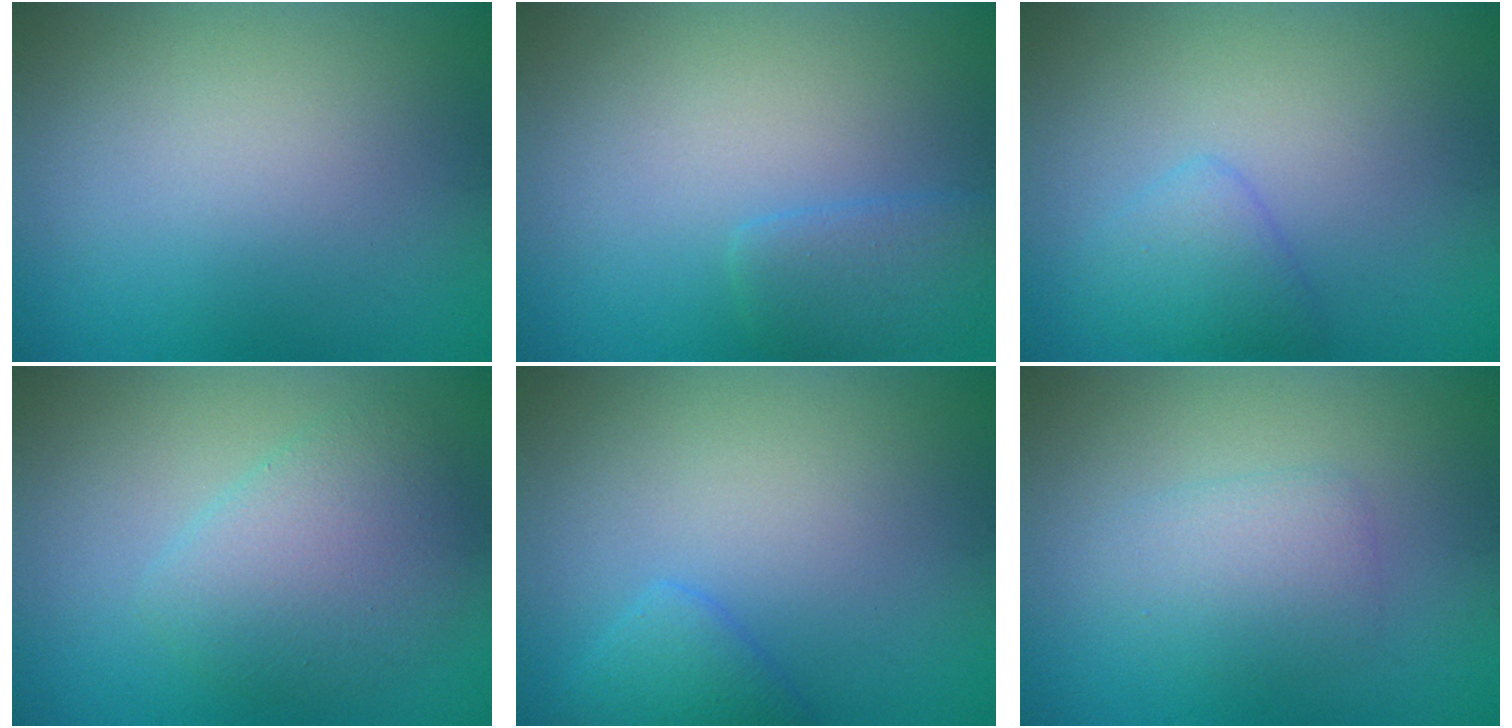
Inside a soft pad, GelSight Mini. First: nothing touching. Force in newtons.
{"total": 2.4, "press": 2.3, "slide": 0.2}
{"total": 2.0, "press": 2.0, "slide": 0.2}
{"total": 3.9, "press": 3.9, "slide": 0.3}
{"total": 2.0, "press": 1.9, "slide": 0.0}
{"total": 2.3, "press": 2.3, "slide": 0.0}